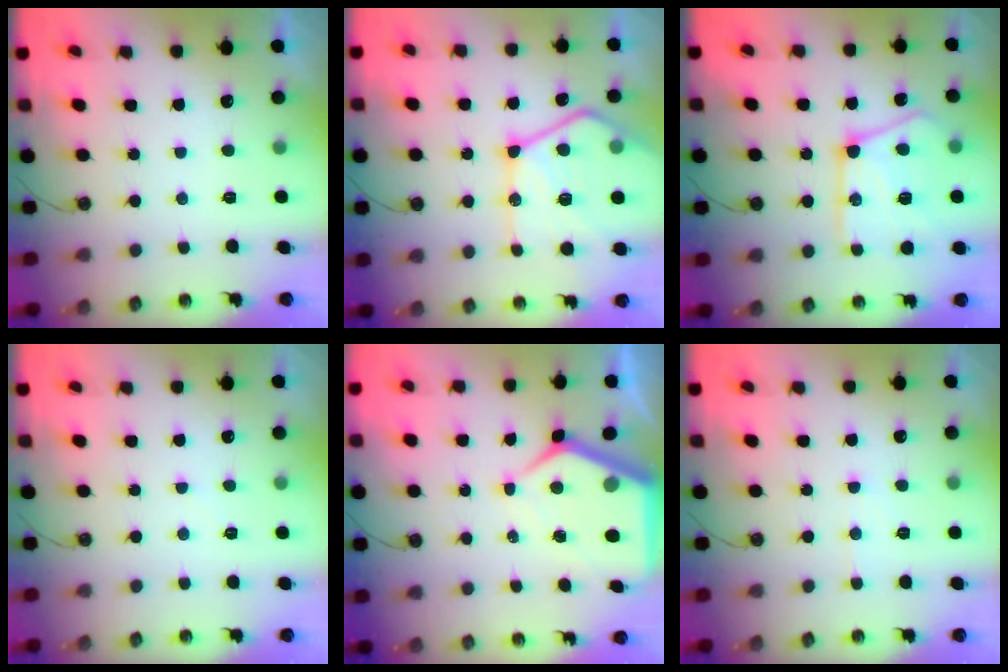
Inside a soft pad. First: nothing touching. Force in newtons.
{"total": 23.3, "press": 23.2, "slide": 2.7}
{"total": 20.7, "press": 20.6, "slide": 2.2}
{"total": 2.8, "press": 2.8, "slide": 0.5}
{"total": 9.8, "press": 9.8, "slide": 0.8}
{"total": 4.8, "press": 4.8, "slide": 0.8}